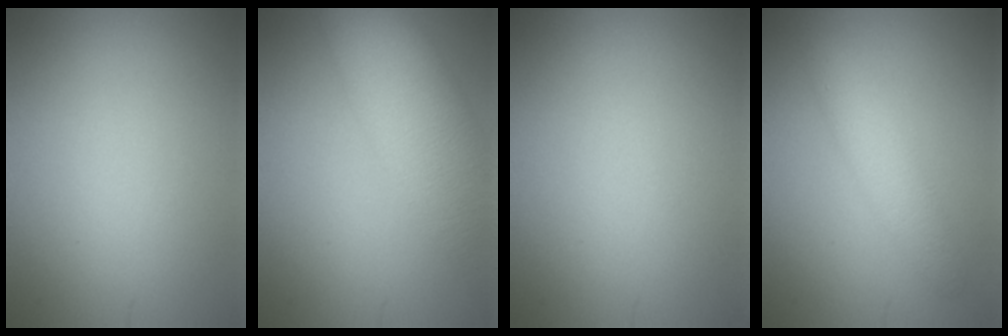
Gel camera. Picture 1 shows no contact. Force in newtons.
{"total": 10.8, "press": 10.8, "slide": 0.5}
{"total": 0.0}
{"total": 2.8, "press": 2.8, "slide": 0.0}